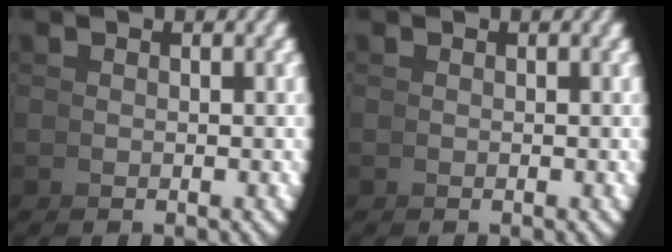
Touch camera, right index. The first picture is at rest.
{"total": 0.0}